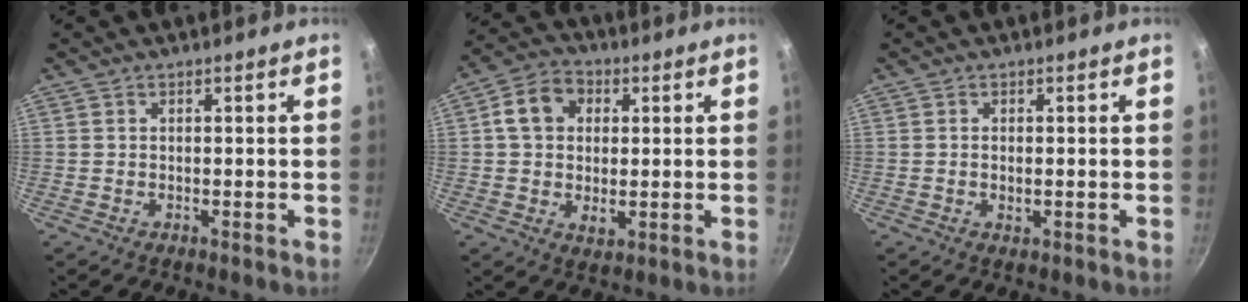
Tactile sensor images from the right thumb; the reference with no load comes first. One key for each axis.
{"total": 10.3, "fx": 2.2, "fy": 7.9, "fz": 6.1, "tx": -0.087, "ty": 0.003, "tz": 0.026}
{"total": 1.3, "fx": -0.1, "fy": 0.6, "fz": 1.1, "tx": -0.020, "ty": 0.001, "tz": -0.001}